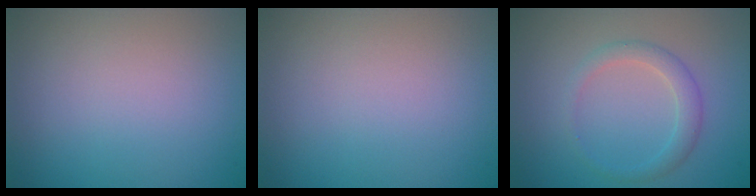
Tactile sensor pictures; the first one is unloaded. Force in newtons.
{"total": 0.0}
{"total": 1.5, "press": 1.5, "slide": 0.0}